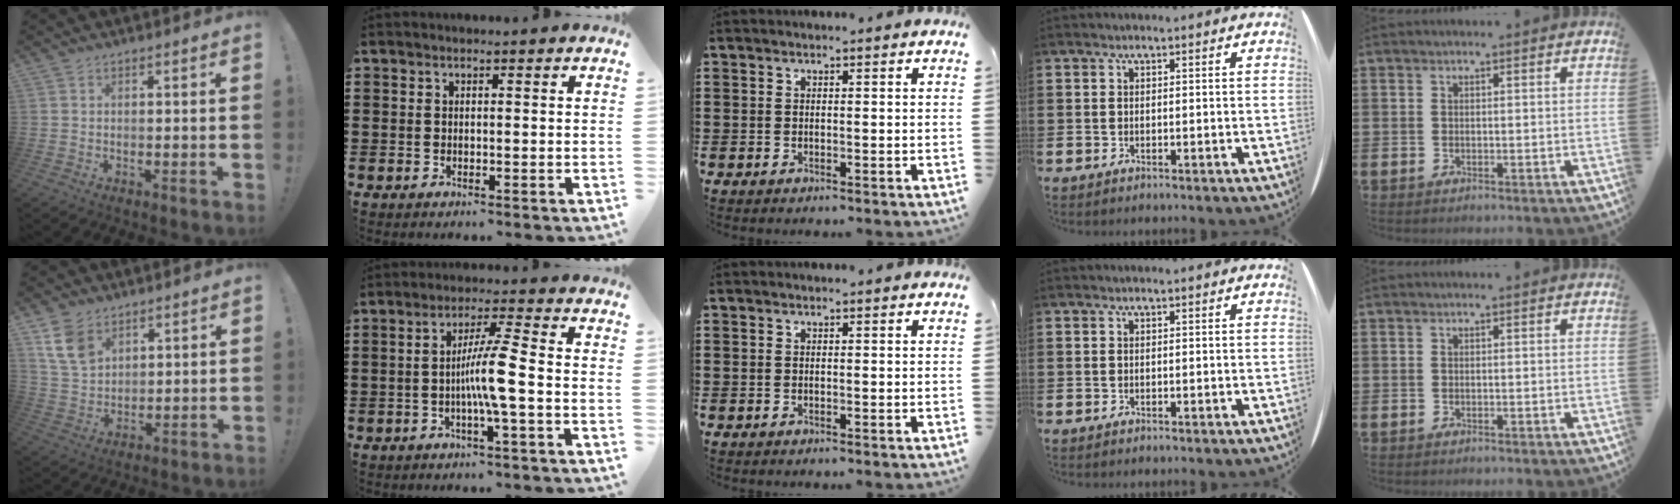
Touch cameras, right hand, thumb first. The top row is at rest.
{"thumb": {"total": 9.7, "force": [5.9, 6.1, 4.6], "torque": [-0.082, -0.021, 0.118]}, "index": {"total": 7.0, "force": [-1.4, -0.3, 6.8], "torque": [-0.128, -0.007, -0.032]}}